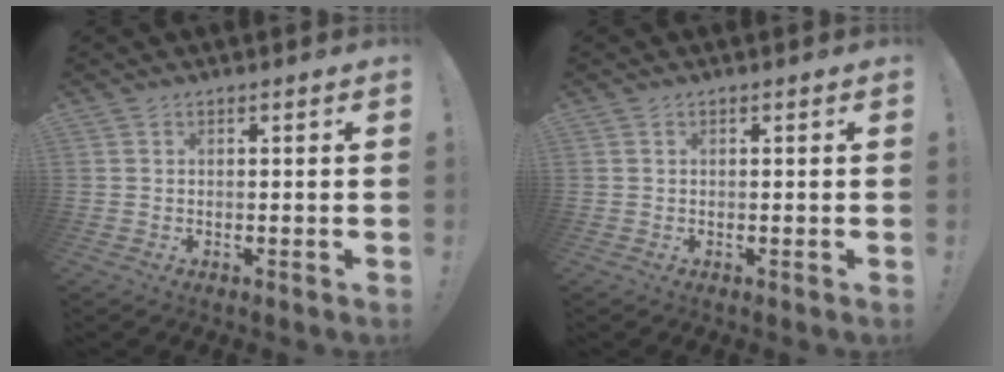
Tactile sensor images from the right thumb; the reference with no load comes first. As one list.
[{"total": 0.0}]